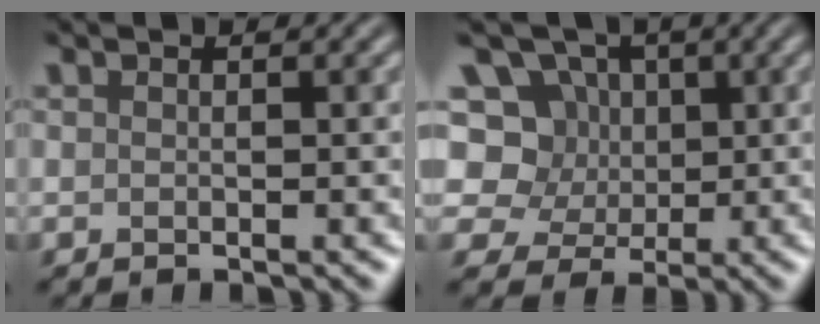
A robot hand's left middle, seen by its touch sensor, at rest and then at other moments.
{"total": 8.0, "force": [2.8, 6.8, 3.2], "torque": [-0.052, 0.025, 0.024]}